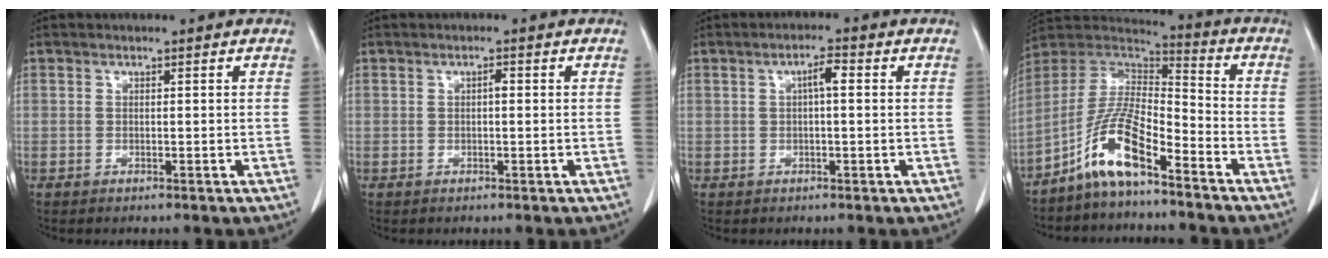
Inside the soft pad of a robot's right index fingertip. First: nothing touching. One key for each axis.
{"total": 0.9, "fx": 0.1, "fy": 0.3, "fz": 0.9, "tx": -0.012, "ty": 0.003, "tz": 0.000}
{"total": 2.8, "fx": 0.5, "fy": 0.5, "fz": 2.7, "tx": -0.044, "ty": 0.009, "tz": 0.006}
{"total": 11.1, "fx": -7.1, "fy": 2.5, "fz": 8.1, "tx": -0.168, "ty": 0.017, "tz": -0.139}